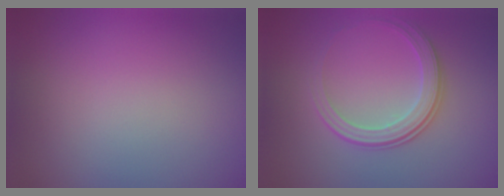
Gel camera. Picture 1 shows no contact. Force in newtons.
{"total": 3.5, "press": 2.9, "slide": 1.9}